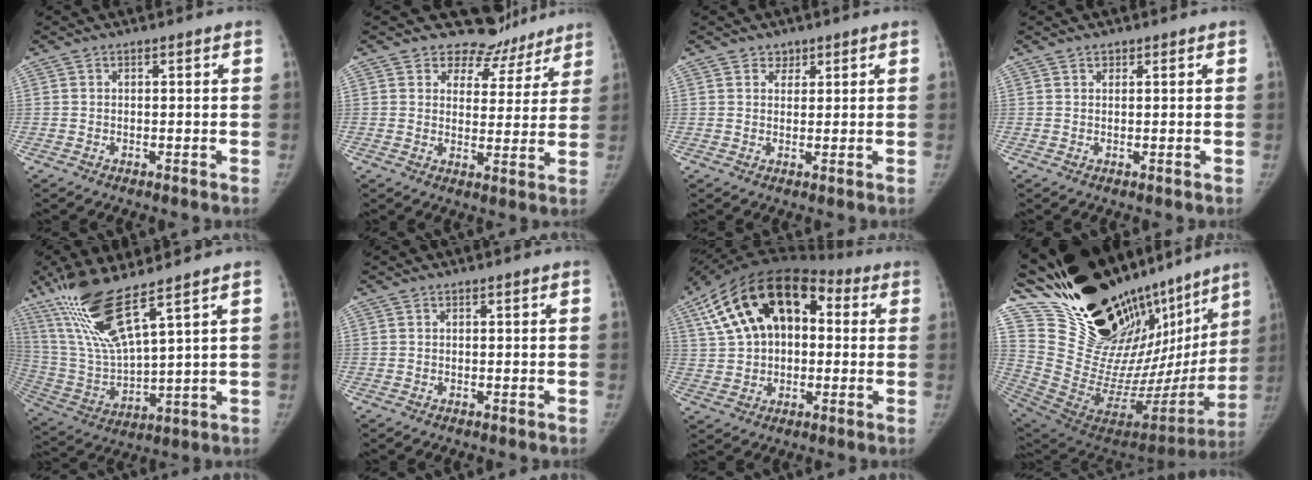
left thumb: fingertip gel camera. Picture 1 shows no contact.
{"total": 10.0, "force": [8.5, 5.1, -0.1], "torque": [0.046, -0.062, 0.105]}
{"total": 2.0, "force": [1.4, 1.4, 0.3], "torque": [0.015, -0.007, 0.016]}
{"total": 0.9, "force": [0.8, 0.4, 0.1], "torque": [0.000, -0.005, 0.014]}
{"total": 16.0, "force": [10.2, 2.4, 12.0], "torque": [-0.256, -0.052, 0.214]}
{"total": 0.0}
{"total": 20.9, "force": [5.2, 13.2, 15.4], "torque": [-0.252, 0.026, 0.075]}
{"total": 39.2, "force": [30.8, 14.2, 19.5], "torque": [-0.297, -0.158, 0.480]}